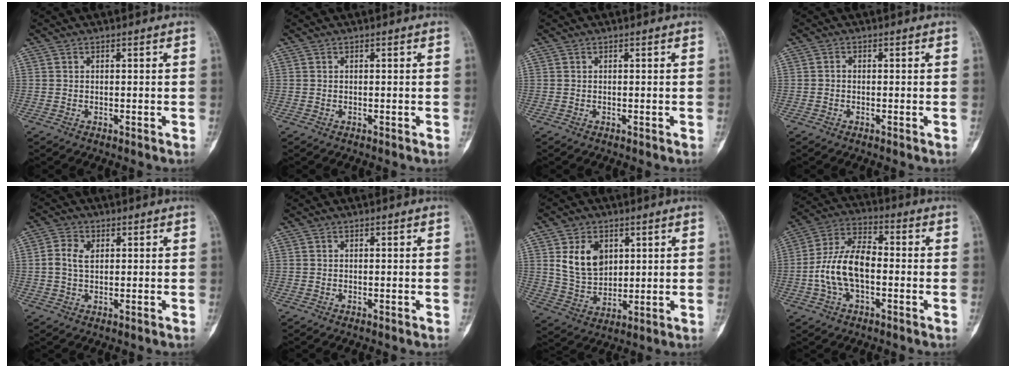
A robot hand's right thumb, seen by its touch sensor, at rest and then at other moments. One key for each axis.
{"total": 0.0}
{"total": 0.0}
{"total": 0.6, "fx": -0.2, "fy": 0.3, "fz": 0.4, "tx": -0.009, "ty": 0.000, "tz": -0.008}
{"total": 3.9, "fx": 0.6, "fy": 2.6, "fz": 2.8, "tx": -0.062, "ty": 0.009, "tz": 0.012}
{"total": 0.0}
{"total": 9.6, "fx": 3.3, "fy": 6.8, "fz": 5.9, "tx": -0.083, "ty": -0.020, "tz": 0.074}
{"total": 12.1, "fx": -1.7, "fy": 6.4, "fz": 10.2, "tx": -0.201, "ty": 0.038, "tz": -0.035}